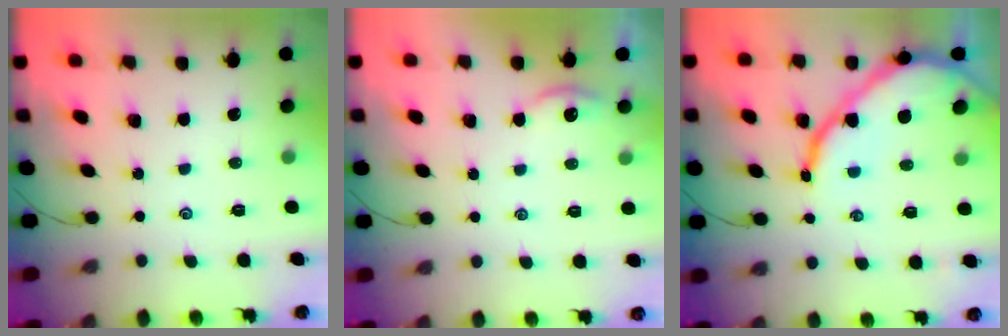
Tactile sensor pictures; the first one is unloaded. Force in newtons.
{"total": 1.9, "press": 1.9, "slide": 0.2}
{"total": 12.4, "press": 12.3, "slide": 1.3}